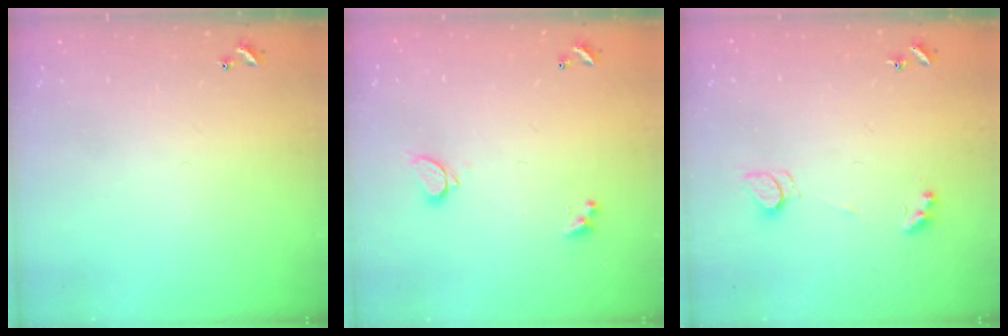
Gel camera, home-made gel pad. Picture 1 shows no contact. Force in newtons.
{"total": 2.2, "press": 2.0, "slide": 0.9}
{"total": 2.2, "press": 2.2, "slide": 0.4}